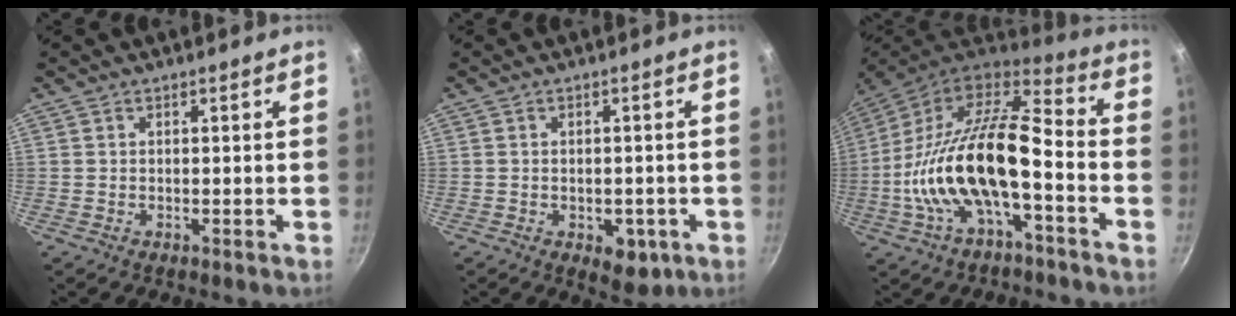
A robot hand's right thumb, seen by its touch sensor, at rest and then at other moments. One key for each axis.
{"total": 5.8, "fx": -2.2, "fy": 3.4, "fz": 4.1, "tx": -0.028, "ty": 0.009, "tz": -0.020}
{"total": 21.1, "fx": -5.0, "fy": 8.7, "fz": 18.6, "tx": -0.347, "ty": 0.044, "tz": -0.104}